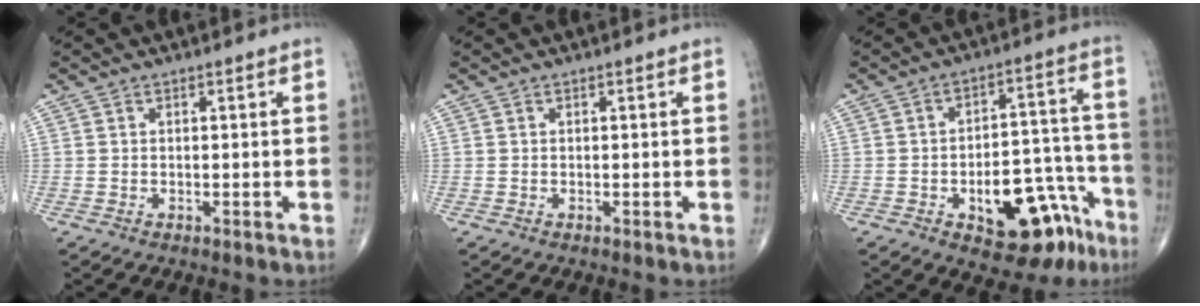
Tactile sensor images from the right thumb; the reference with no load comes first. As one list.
[{"total": 0.0}, {"total": 16.5, "force": [-8.1, 8.2, 11.7], "torque": [-0.116, 0.071, -0.101]}]